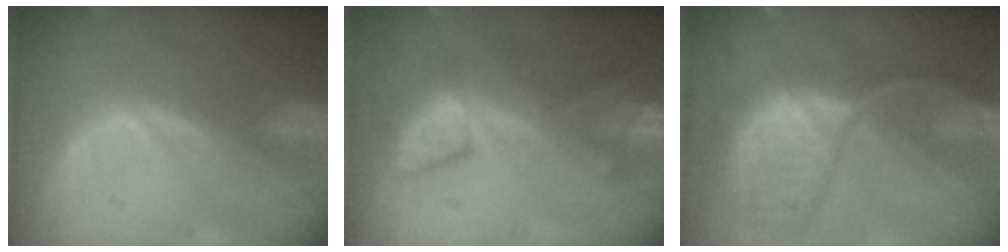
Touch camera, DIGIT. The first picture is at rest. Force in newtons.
{"total": 8.0, "press": 7.3, "slide": 3.4}
{"total": 12.0, "press": 9.9, "slide": 6.7}